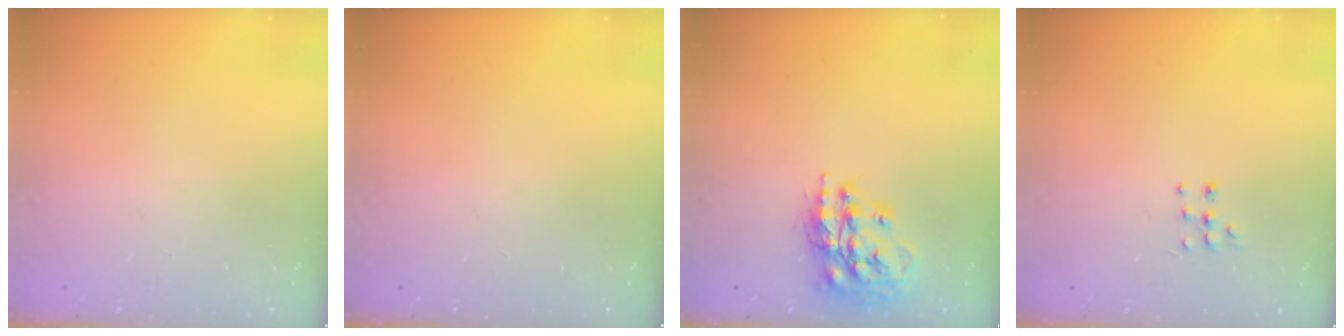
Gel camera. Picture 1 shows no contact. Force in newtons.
{"total": 0.0}
{"total": 16.3, "press": 16.2, "slide": 1.1}
{"total": 5.9, "press": 5.8, "slide": 0.7}